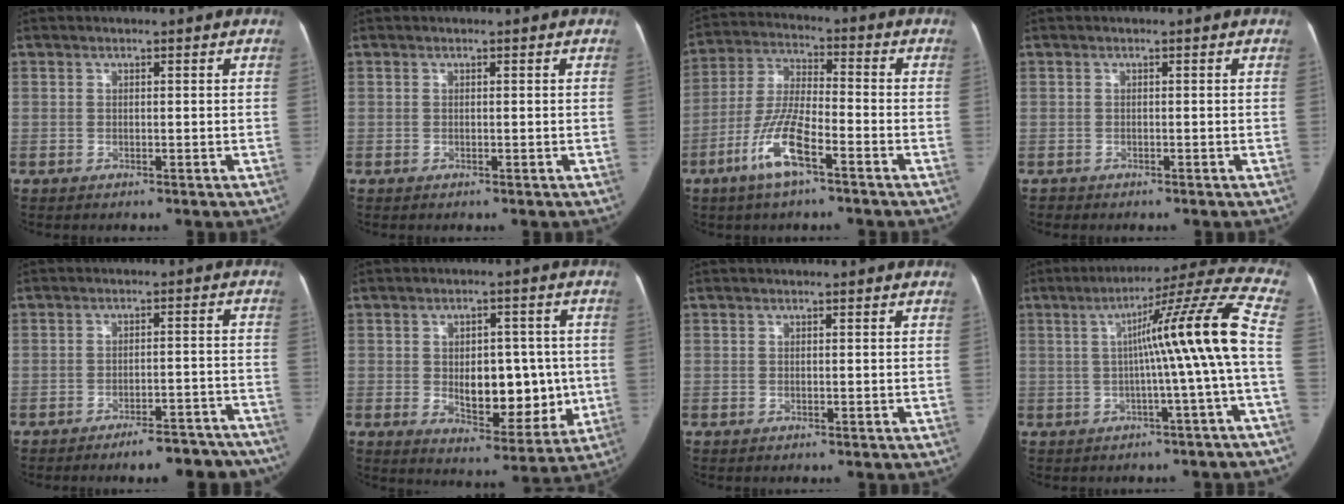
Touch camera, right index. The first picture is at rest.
{"total": 0.0}
{"total": 10.5, "force": [-5.4, 2.5, 8.6], "torque": [-0.188, 0.000, -0.104]}
{"total": 1.1, "force": [-0.6, 0.9, -0.2], "torque": [-0.001, 0.005, -0.013]}
{"total": 10.9, "force": [-9.6, 3.3, 3.9], "torque": [-0.016, 0.044, -0.126]}
{"total": 12.0, "force": [-0.7, 6.7, 10.0], "torque": [-0.130, 0.009, 0.006]}
{"total": 0.0}
{"total": 14.0, "force": [-0.6, -2.2, 13.8], "torque": [-0.186, 0.023, -0.013]}